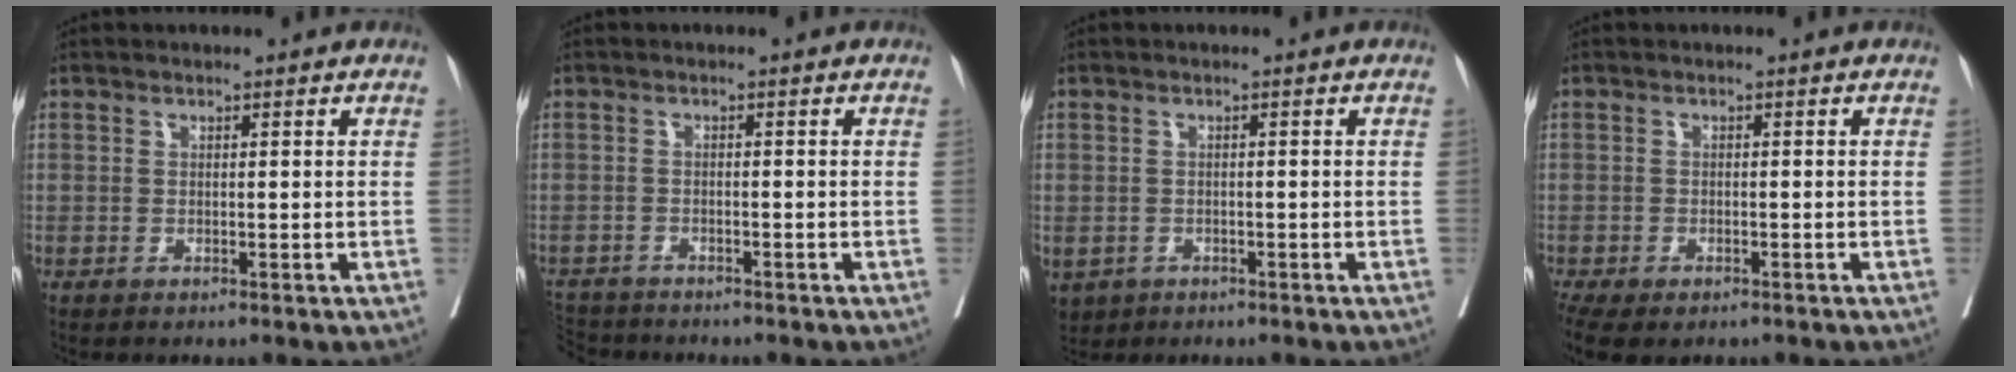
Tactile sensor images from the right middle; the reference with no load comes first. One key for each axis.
{"total": 5.7, "fx": -5.4, "fy": 1.7, "fz": 0.9, "tx": -0.018, "ty": -0.010, "tz": -0.091}
{"total": 6.1, "fx": -2.9, "fy": 4.9, "fz": 2.0, "tx": -0.056, "ty": -0.003, "tz": -0.038}
{"total": 10.2, "fx": -6.5, "fy": 5.4, "fz": 5.8, "tx": -0.148, "ty": -0.011, "tz": -0.091}